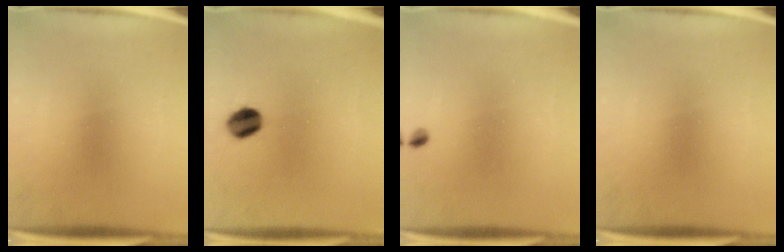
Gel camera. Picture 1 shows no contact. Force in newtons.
{"total": 6.2}
{"total": 1.0}
{"total": 0.0}